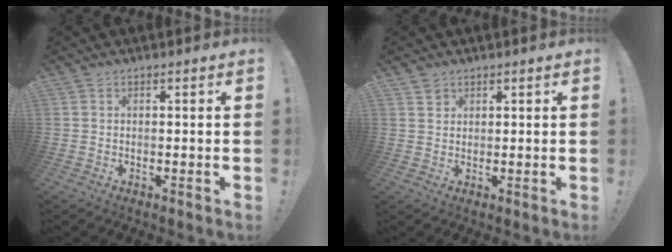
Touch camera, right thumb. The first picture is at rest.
{"total": 2.1, "force": [1.5, 1.4, 0.3], "torque": [0.002, -0.012, 0.027]}